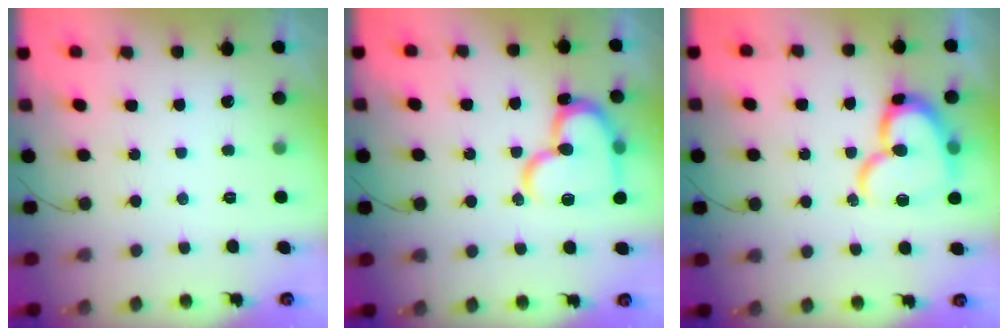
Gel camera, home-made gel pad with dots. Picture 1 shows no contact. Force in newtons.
{"total": 17.3, "press": 17.2, "slide": 1.7}
{"total": 16.3, "press": 16.3, "slide": 1.4}